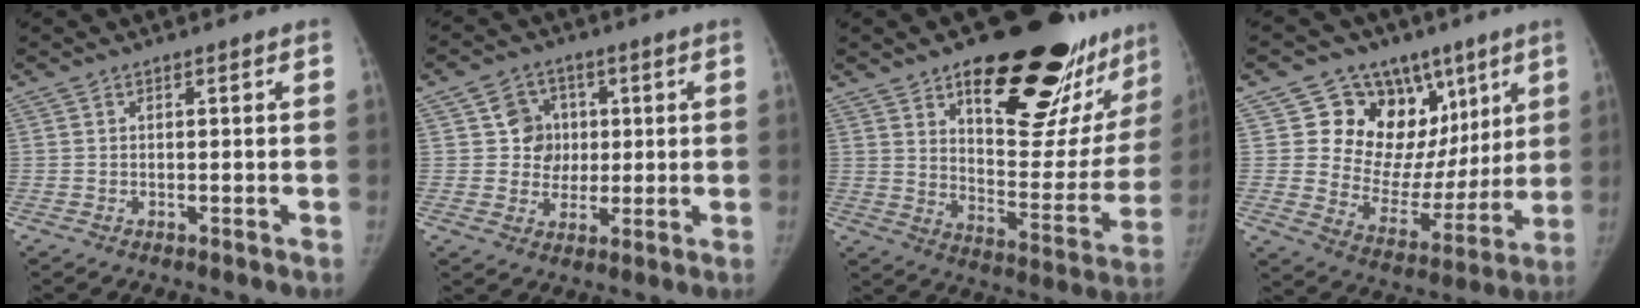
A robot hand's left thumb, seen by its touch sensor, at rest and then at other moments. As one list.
[{"total": 7.3, "force": [1.4, 6.9, 2.1], "torque": [0.010, 0.005, 0.021]}, {"total": 29.6, "force": [18.4, 11.4, 20.1], "torque": [-0.229, -0.082, 0.266]}, {"total": 20.1, "force": [9.1, 15.3, 9.3], "torque": [-0.067, -0.011, 0.154]}]